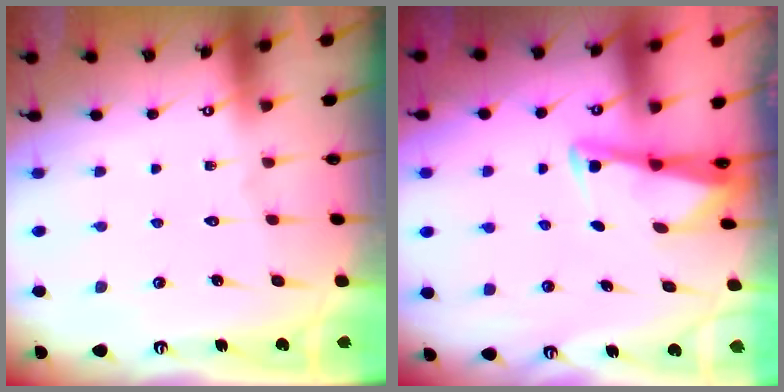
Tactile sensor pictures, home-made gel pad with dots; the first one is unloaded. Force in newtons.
{"total": 2.7, "press": 2.7, "slide": 0.2}